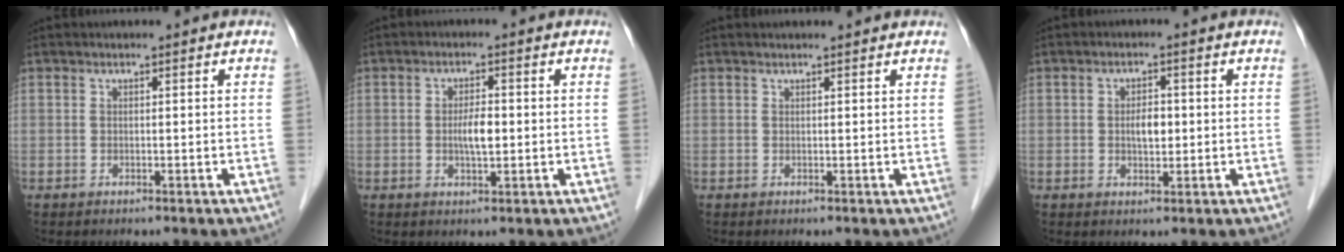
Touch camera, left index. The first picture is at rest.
{"total": 3.4, "force": [-0.2, 0.9, 3.2], "torque": [-0.060, 0.000, -0.002]}
{"total": 2.4, "force": [2.3, 0.1, 0.6], "torque": [-0.010, 0.011, 0.024]}
{"total": 2.9, "force": [0.0, 1.5, 2.5], "torque": [-0.044, 0.003, 0.002]}